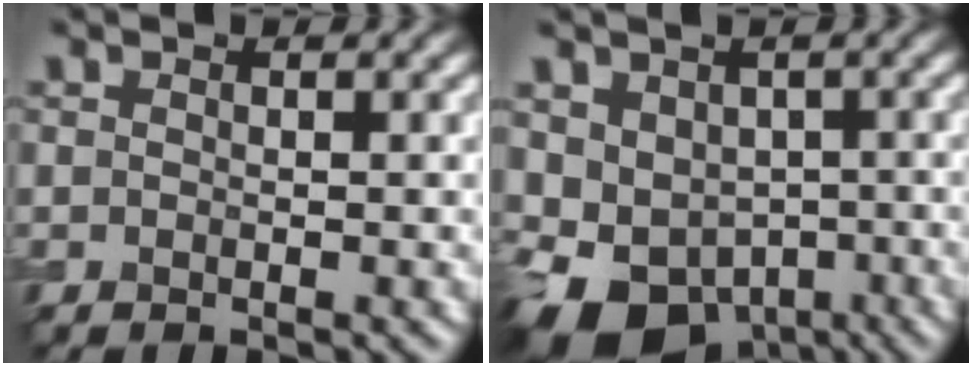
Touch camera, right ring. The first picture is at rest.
{"total": 8.4, "force": [-3.6, 6.1, 4.6], "torque": [-0.075, -0.020, -0.052]}